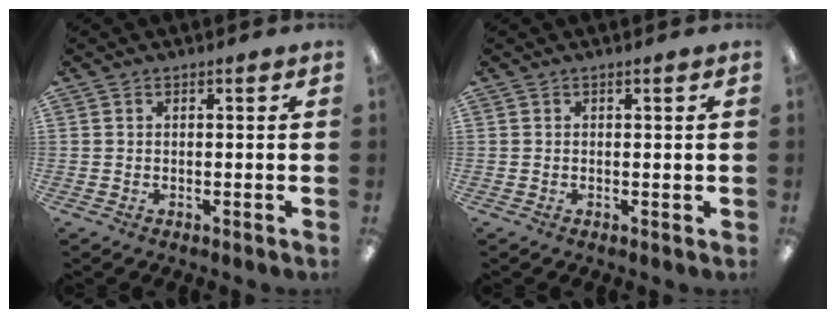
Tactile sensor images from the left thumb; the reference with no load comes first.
{"total": 0.0}